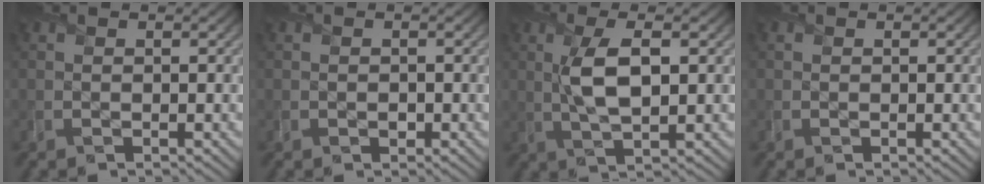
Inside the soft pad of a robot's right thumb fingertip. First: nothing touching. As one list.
[{"total": 0.8, "force": [-0.4, 0.7, 0.2], "torque": [0.001, -0.004, -0.006]}, {"total": 6.2, "force": [0.9, 2.1, 5.7], "torque": [-0.122, 0.000, 0.018]}, {"total": 0.0}]